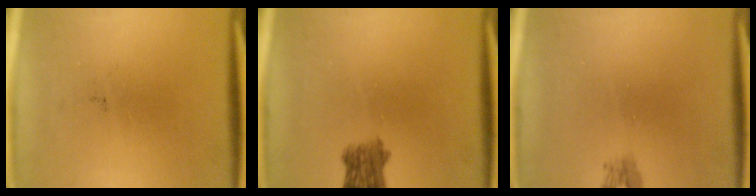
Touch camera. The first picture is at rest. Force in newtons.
{"total": 4.2}
{"total": 1.1}